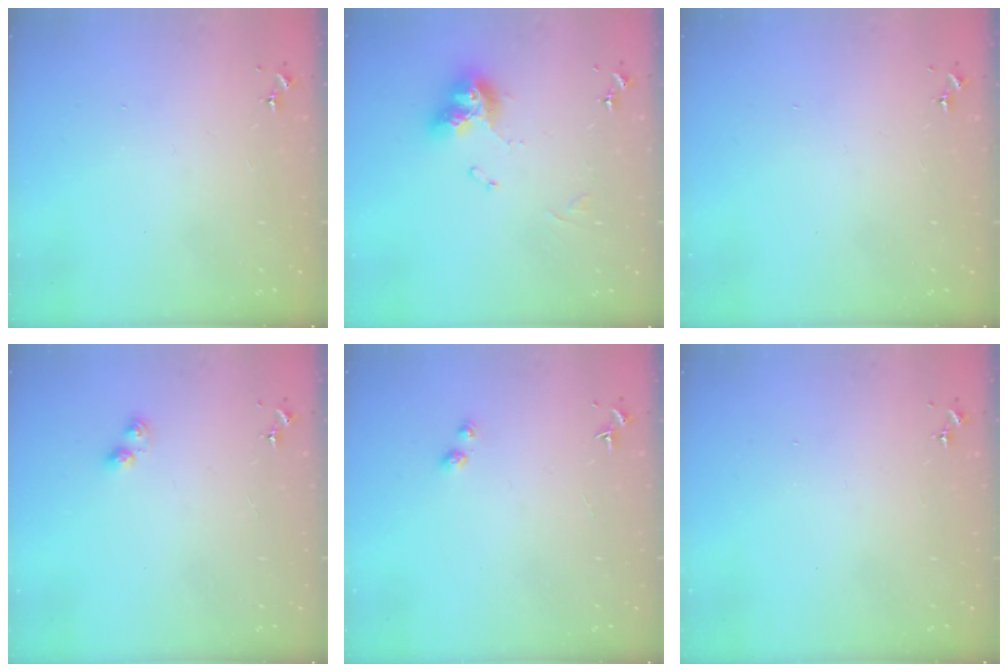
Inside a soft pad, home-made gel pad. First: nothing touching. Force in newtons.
{"total": 12.7, "press": 12.6, "slide": 1.3}
{"total": 0.0}
{"total": 4.7, "press": 4.5, "slide": 1.3}
{"total": 3.0, "press": 3.0, "slide": 0.5}
{"total": 0.0}